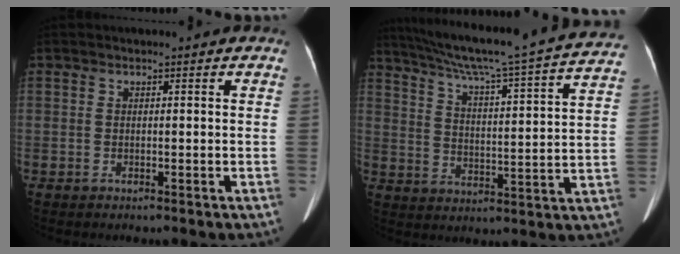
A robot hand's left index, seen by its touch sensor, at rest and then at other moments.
{"total": 27.2, "force": [24.1, -0.1, 12.6], "torque": [-0.209, -0.033, 0.320]}